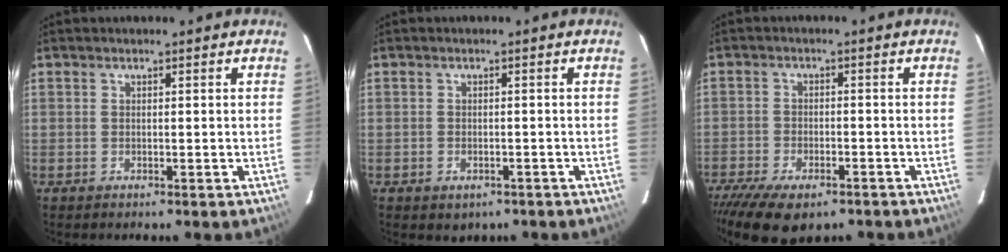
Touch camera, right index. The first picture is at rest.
{"total": 2.7, "force": [-1.3, 2.2, 1.0], "torque": [-0.024, -0.002, -0.008]}
{"total": 13.3, "force": [-9.7, 5.6, 7.1], "torque": [-0.165, -0.038, -0.155]}